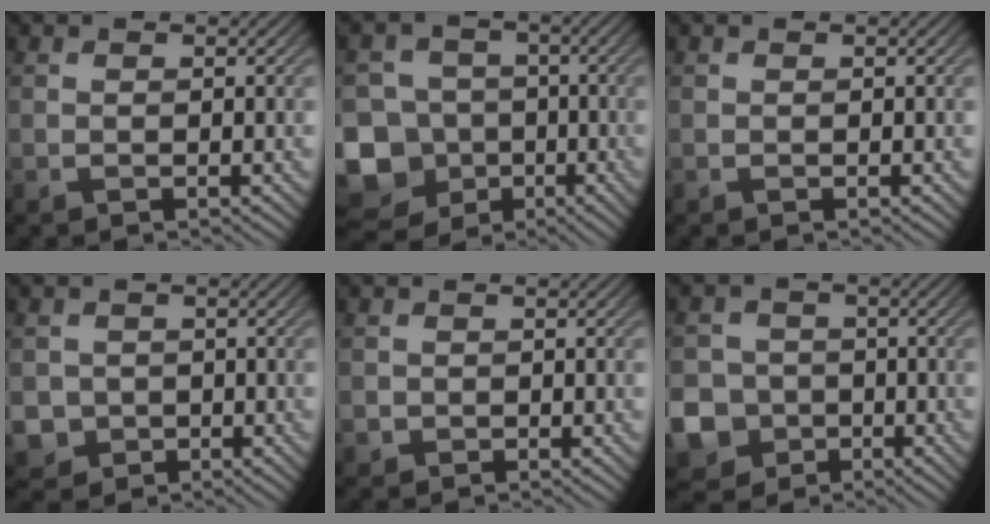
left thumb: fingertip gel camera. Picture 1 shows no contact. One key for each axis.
{"total": 14.9, "fx": -6.1, "fy": 12.9, "fz": 4.4, "tx": -0.156, "ty": -0.036, "tz": -0.114}
{"total": 0.0}
{"total": 3.2, "fx": -0.6, "fy": 3.0, "fz": 0.6, "tx": -0.023, "ty": -0.013, "tz": -0.015}
{"total": 1.1, "fx": -0.2, "fy": 1.0, "fz": 0.1, "tx": 0.001, "ty": -0.007, "tz": -0.006}
{"total": 11.3, "fx": -4.3, "fy": 10.0, "fz": 2.9, "tx": -0.105, "ty": -0.049, "tz": -0.094}